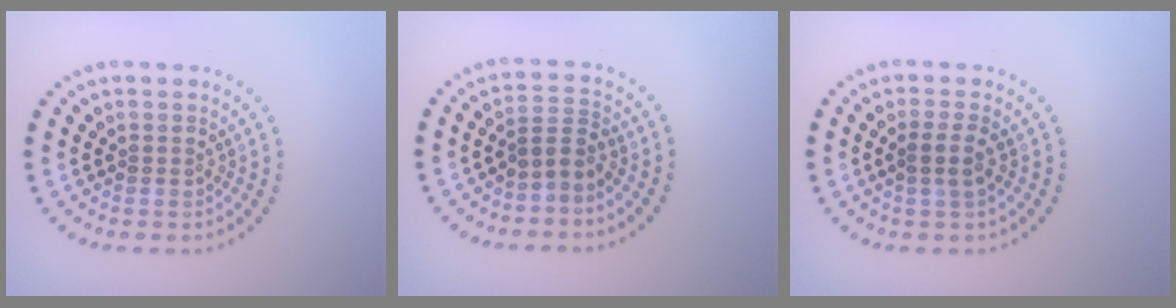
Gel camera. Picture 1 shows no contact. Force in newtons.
{"total": 2.3, "press": 1.5, "slide": 1.7}
{"total": 1.7, "press": 1.4, "slide": 1.0}